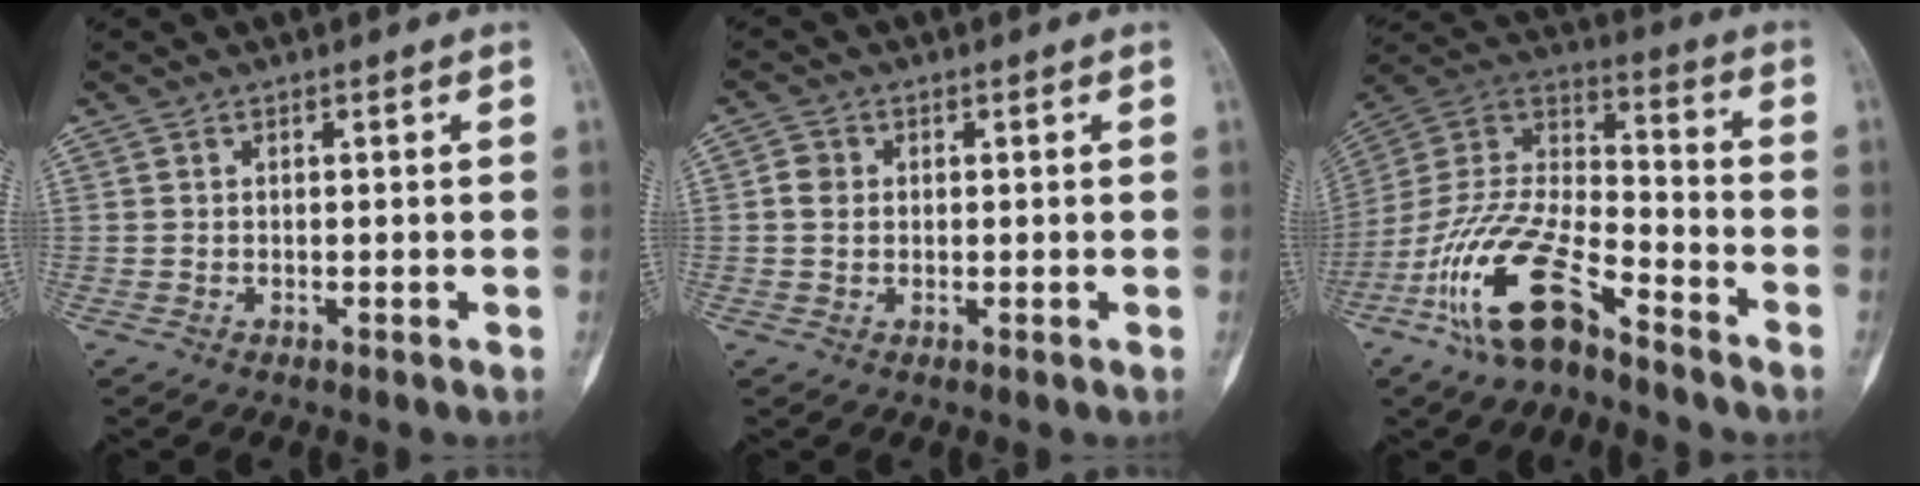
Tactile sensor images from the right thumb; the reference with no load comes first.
{"total": 2.8, "force": [0.3, 2.4, 1.4], "torque": [-0.019, 0.004, 0.002]}
{"total": 18.1, "force": [-11.3, 6.4, 12.6], "torque": [-0.243, 0.070, -0.218]}